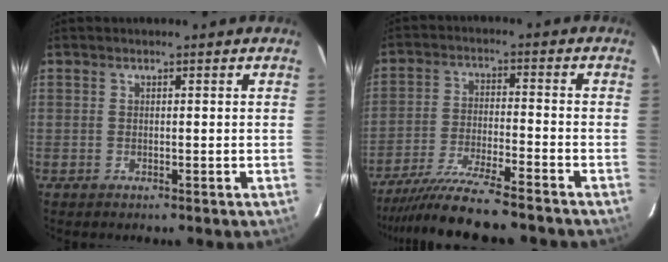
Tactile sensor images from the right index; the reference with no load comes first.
{"total": 13.4, "force": [-11.8, 0.1, 6.3], "torque": [-0.104, -0.023, -0.194]}